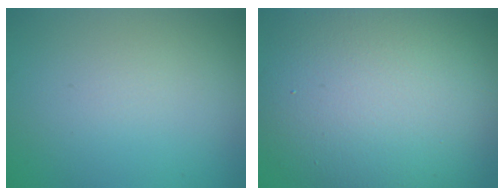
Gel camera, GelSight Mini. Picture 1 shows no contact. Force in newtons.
{"total": 14.3, "press": 14.2, "slide": 0.7}